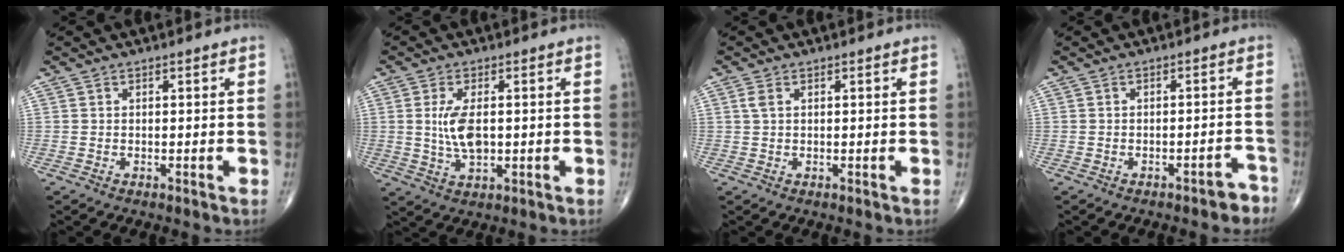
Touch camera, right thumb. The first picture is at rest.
{"total": 6.5, "force": [0.5, 3.1, 5.7], "torque": [-0.115, -0.008, 0.011]}
{"total": 1.4, "force": [0.5, 0.7, 1.1], "torque": [-0.032, 0.010, 0.014]}
{"total": 3.1, "force": [-2.5, 1.1, 1.3], "torque": [-0.004, 0.027, -0.029]}